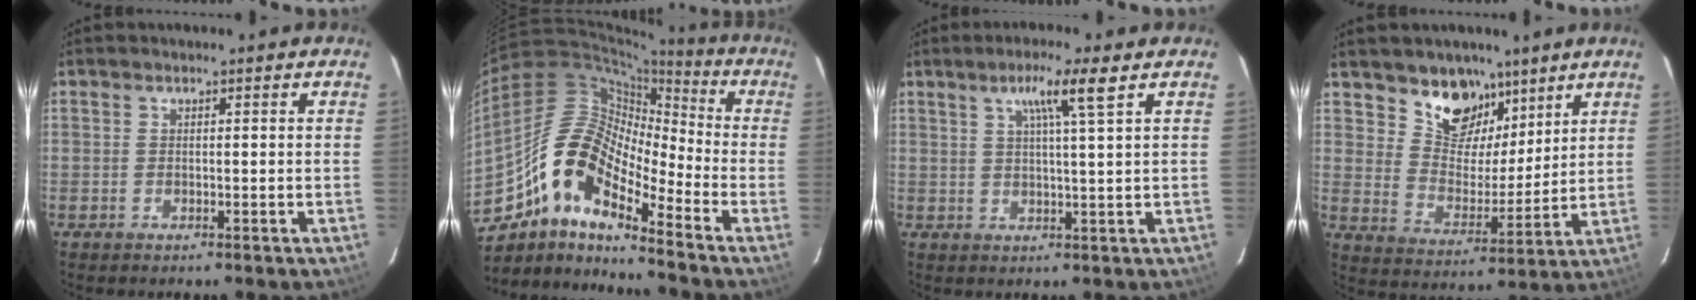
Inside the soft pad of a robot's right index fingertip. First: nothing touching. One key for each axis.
{"total": 14.8, "fx": -9.2, "fy": 5.2, "fz": 10.3, "tx": -0.172, "ty": 0.008, "tz": -0.192}
{"total": 5.8, "fx": 3.0, "fy": -0.8, "fz": 4.9, "tx": -0.083, "ty": 0.005, "tz": 0.051}
{"total": 11.4, "fx": 7.9, "fy": 7.2, "fz": 4.0, "tx": -0.068, "ty": -0.010, "tz": 0.141}